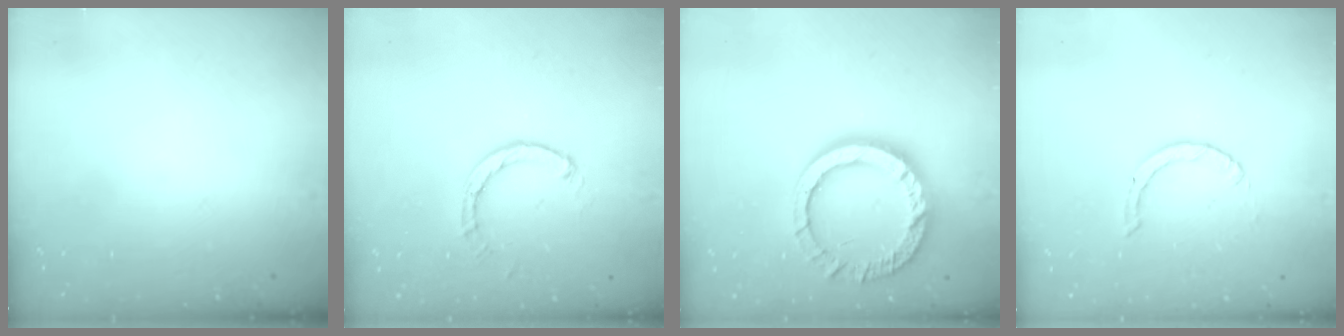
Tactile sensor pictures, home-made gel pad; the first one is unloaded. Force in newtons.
{"total": 3.0, "press": 3.0, "slide": 0.3}
{"total": 16.3, "press": 16.2, "slide": 1.5}
{"total": 0.9, "press": 0.9, "slide": 0.1}